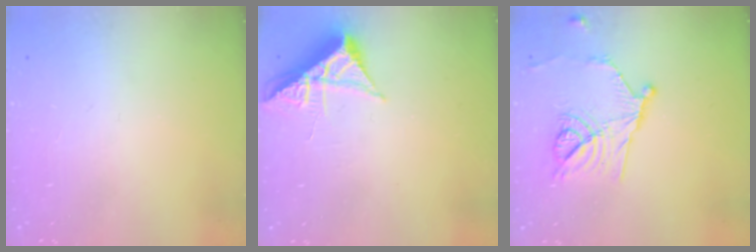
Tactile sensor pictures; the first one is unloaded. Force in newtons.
{"total": 6.5, "press": 6.5, "slide": 0.7}
{"total": 13.6, "press": 13.4, "slide": 2.4}